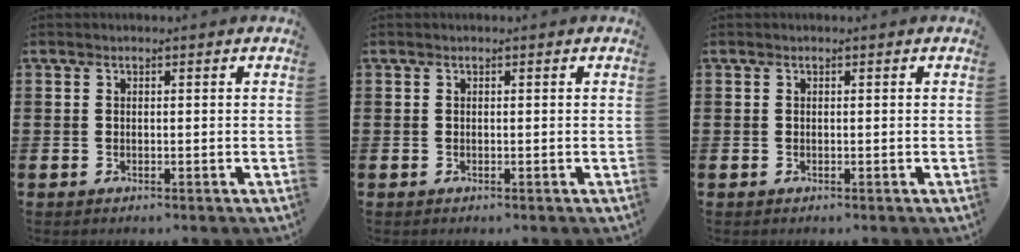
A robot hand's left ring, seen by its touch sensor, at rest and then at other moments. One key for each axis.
{"total": 0.0}
{"total": 0.0}